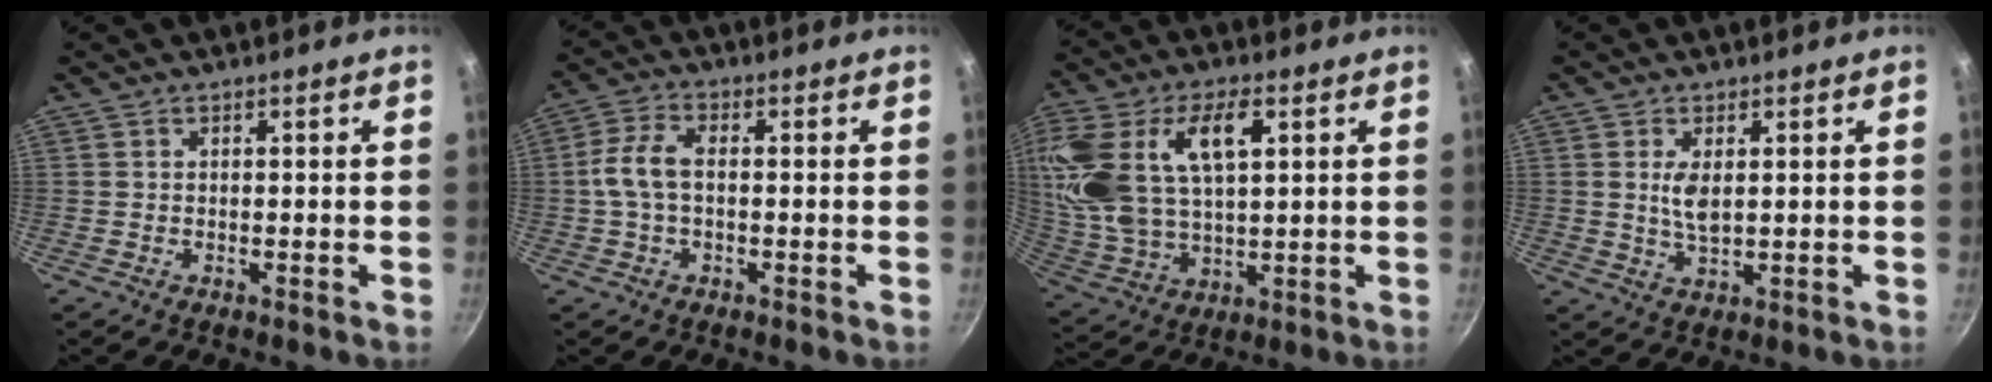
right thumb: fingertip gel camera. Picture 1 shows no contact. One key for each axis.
{"total": 6.4, "fx": -0.2, "fy": 3.5, "fz": 5.3, "tx": -0.121, "ty": 0.021, "tz": -0.008}
{"total": 24.1, "fx": 6.7, "fy": 12.8, "fz": 19.3, "tx": -0.437, "ty": 0.013, "tz": 0.129}
{"total": 4.2, "fx": 0.8, "fy": 2.0, "fz": 3.6, "tx": -0.070, "ty": -0.011, "tz": 0.022}